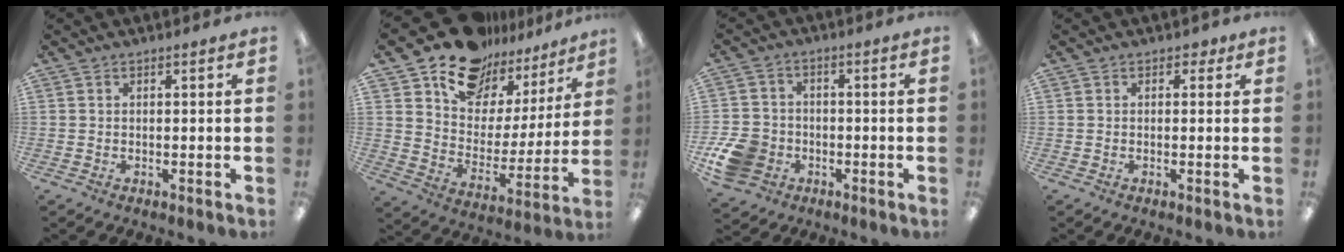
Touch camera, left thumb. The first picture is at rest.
{"total": 15.3, "force": [12.7, 7.9, 3.2], "torque": [-0.074, -0.109, 0.228]}
{"total": 9.9, "force": [-4.0, 8.0, 4.3], "torque": [-0.092, 0.033, -0.071]}
{"total": 1.4, "force": [0.5, 1.1, 0.8], "torque": [-0.002, -0.002, 0.005]}